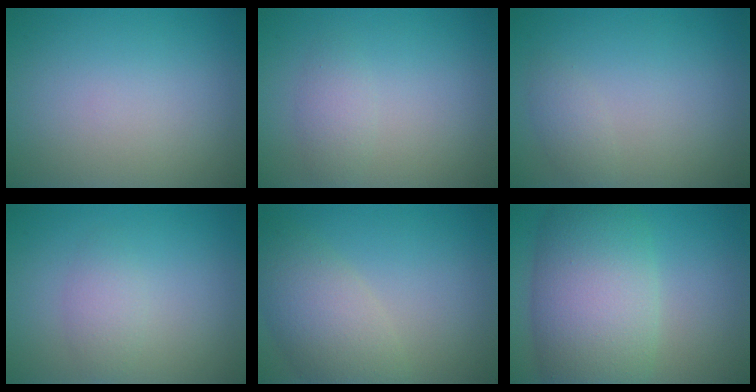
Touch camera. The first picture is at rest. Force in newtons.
{"total": 1.6, "press": 1.6, "slide": 0.1}
{"total": 1.2, "press": 1.2, "slide": 0.1}
{"total": 1.8, "press": 1.8, "slide": 0.0}
{"total": 5.2, "press": 5.2, "slide": 0.3}
{"total": 10.2, "press": 10.2, "slide": 0.0}